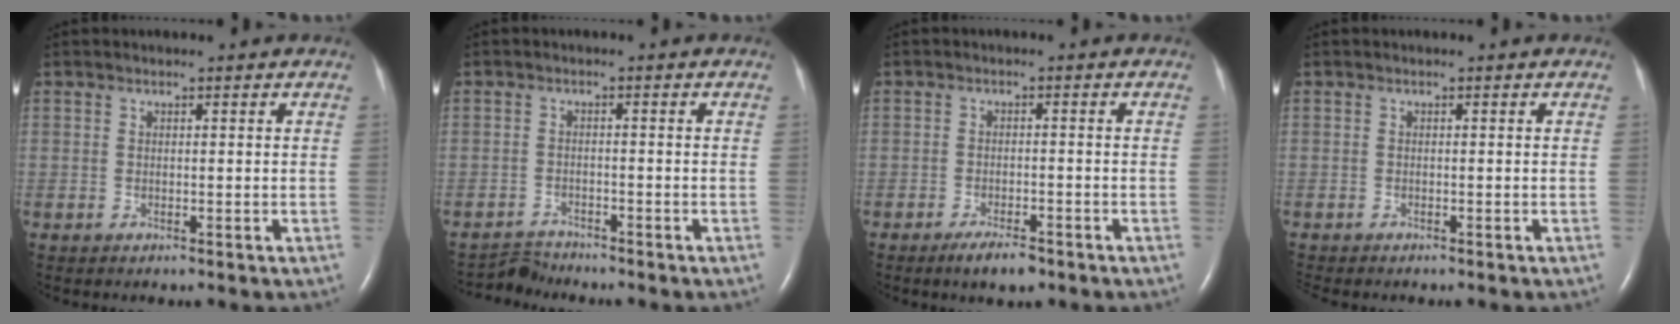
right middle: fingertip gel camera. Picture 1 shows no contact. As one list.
[{"total": 2.8, "force": [-2.6, -0.1, -1.0], "torque": [0.015, -0.016, -0.046]}, {"total": 3.8, "force": [-2.7, 1.0, 2.4], "torque": [-0.049, -0.004, -0.043]}, {"total": 1.6, "force": [-1.5, 0.3, 0.6], "torque": [-0.012, -0.004, -0.020]}]